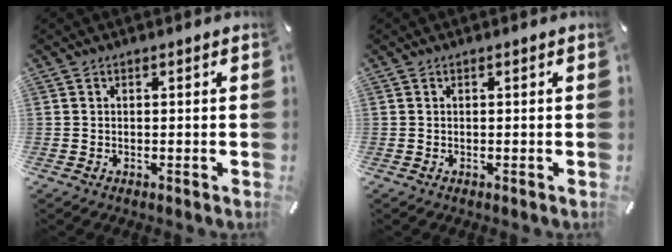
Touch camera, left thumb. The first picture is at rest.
{"total": 0.0}